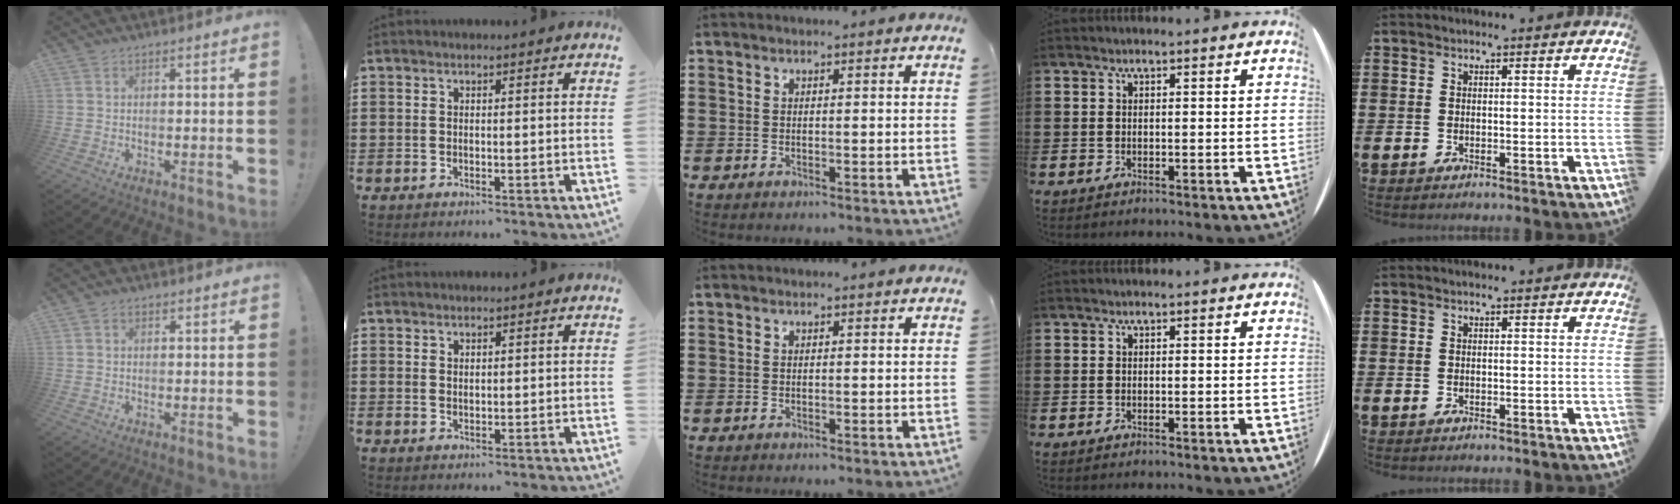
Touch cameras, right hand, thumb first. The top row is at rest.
{"thumb": {"total": 0.8, "force": [0.3, 0.7, 0.3], "torque": [-0.002, 0.001, 0.004]}, "index": {"total": 0.9, "force": [0.8, 0.5, 0.2], "torque": [-0.005, 0.002, 0.015]}}